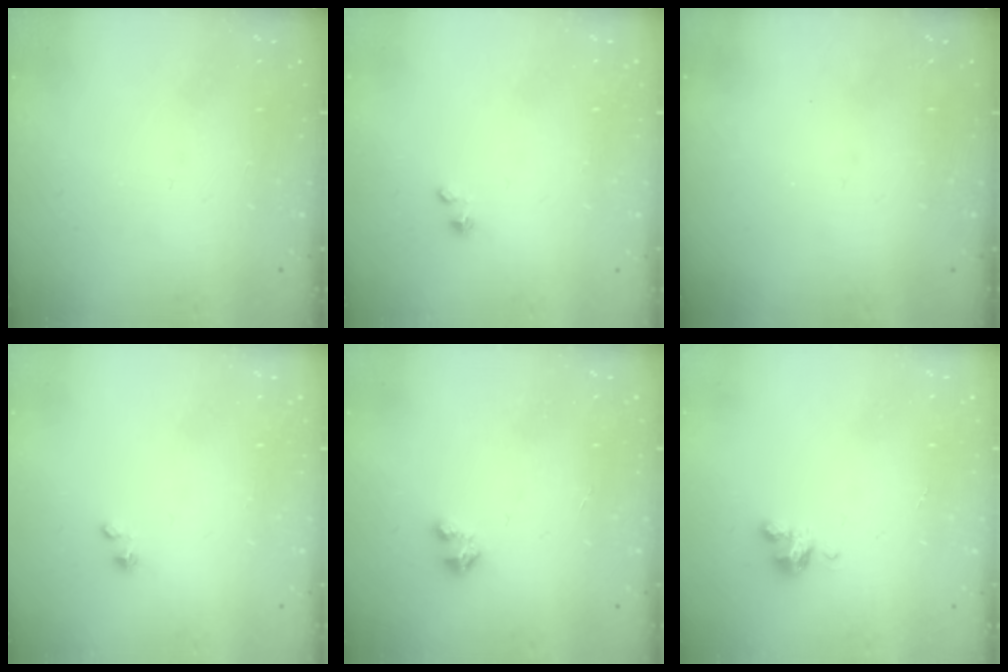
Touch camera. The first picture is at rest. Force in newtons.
{"total": 1.5, "press": 1.5, "slide": 0.0}
{"total": 0.0}
{"total": 1.5, "press": 1.5, "slide": 0.0}
{"total": 1.6, "press": 1.6, "slide": 0.2}
{"total": 4.1, "press": 4.1, "slide": 0.3}